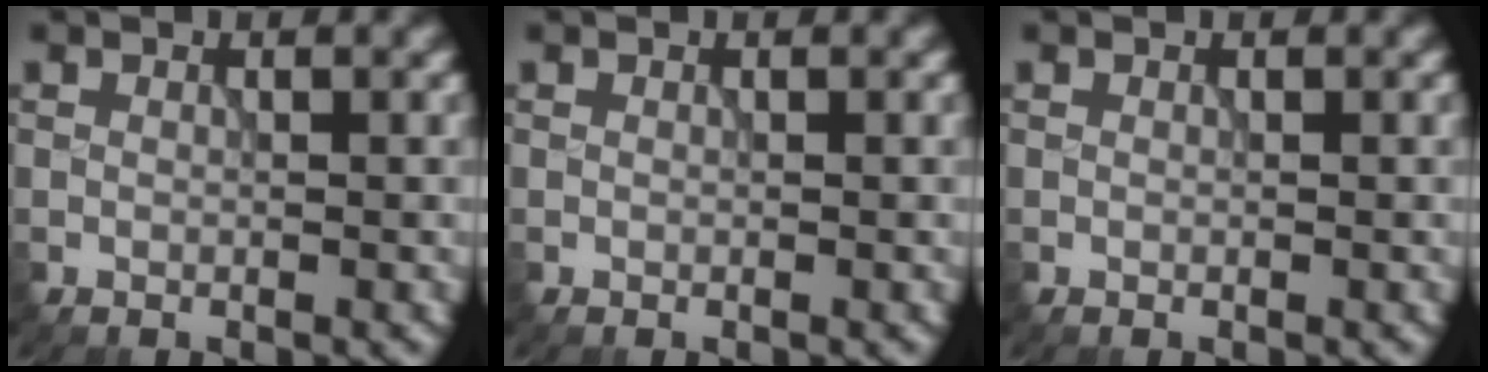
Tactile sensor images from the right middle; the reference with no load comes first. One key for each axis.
{"total": 0.0}
{"total": 0.0}